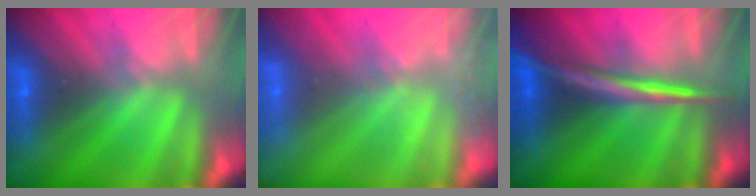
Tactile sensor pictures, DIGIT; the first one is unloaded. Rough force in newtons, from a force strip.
{"total": 2.4}
{"total": 2.9}